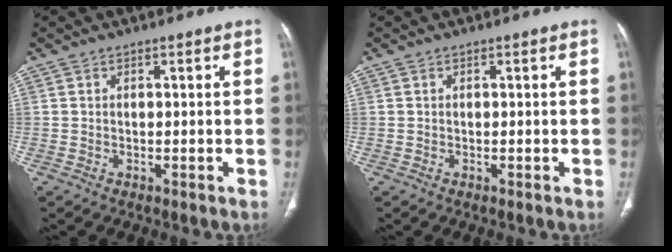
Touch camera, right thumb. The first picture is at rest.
{"total": 0.0}